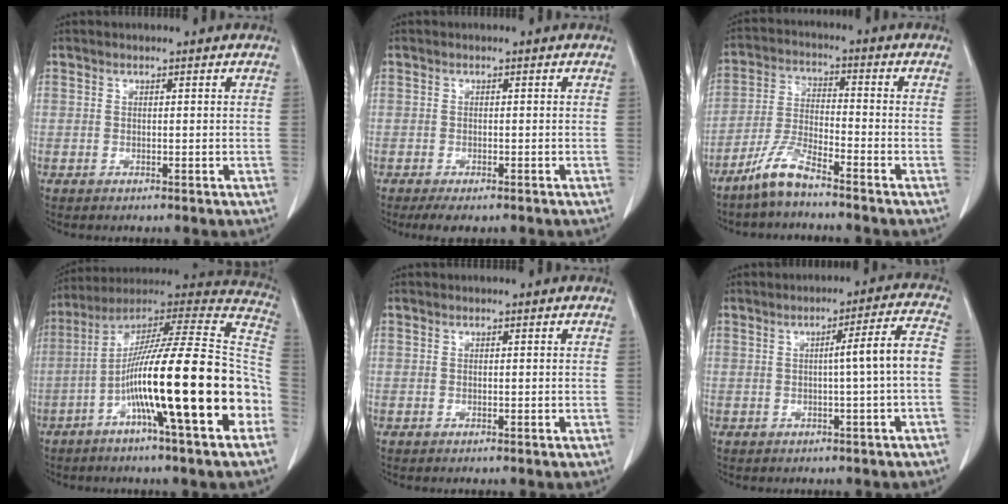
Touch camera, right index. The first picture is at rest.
{"total": 2.8, "force": [-2.1, 1.2, 1.5], "torque": [-0.026, -0.004, -0.027]}
{"total": 6.7, "force": [-5.4, 0.7, 4.0], "torque": [-0.095, -0.014, -0.111]}
{"total": 25.3, "force": [-7.4, 0.8, 24.2], "torque": [-0.341, 0.003, -0.129]}
{"total": 0.0}
{"total": 6.1, "force": [-0.8, -0.7, 6.1], "torque": [-0.085, 0.014, -0.009]}